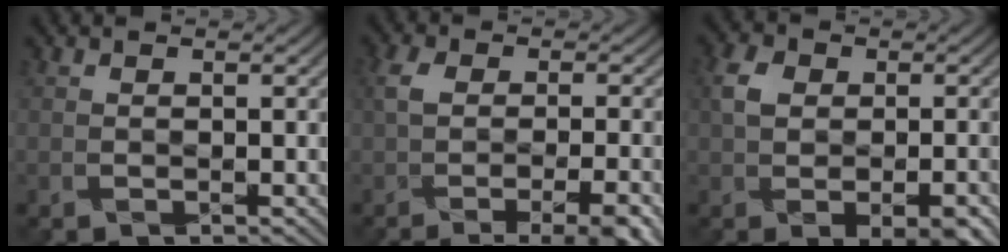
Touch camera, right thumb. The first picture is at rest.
{"total": 8.8, "force": [-3.7, 3.4, 7.2], "torque": [-0.096, -0.010, -0.048]}
{"total": 7.2, "force": [-2.0, 4.6, 5.2], "torque": [-0.073, -0.004, -0.041]}